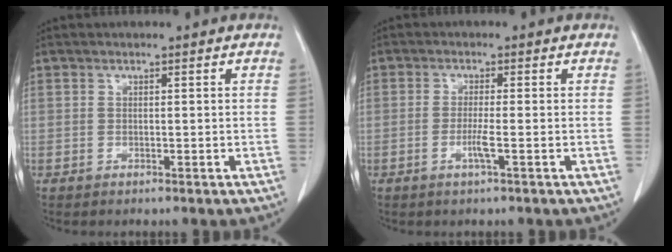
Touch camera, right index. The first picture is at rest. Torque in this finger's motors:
{"motor_torque": [-0.16, 0.02, 0.00, 0.00]}